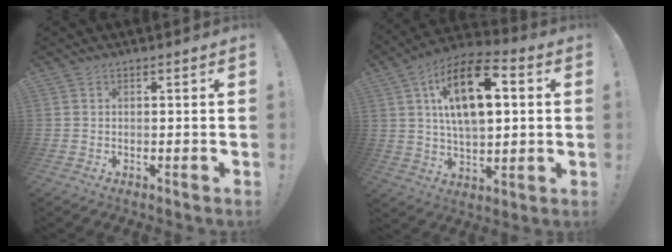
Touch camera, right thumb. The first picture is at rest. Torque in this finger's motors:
{"motor_torque": [1.63, 3.38, 0.91, 0.73, 0.12]}